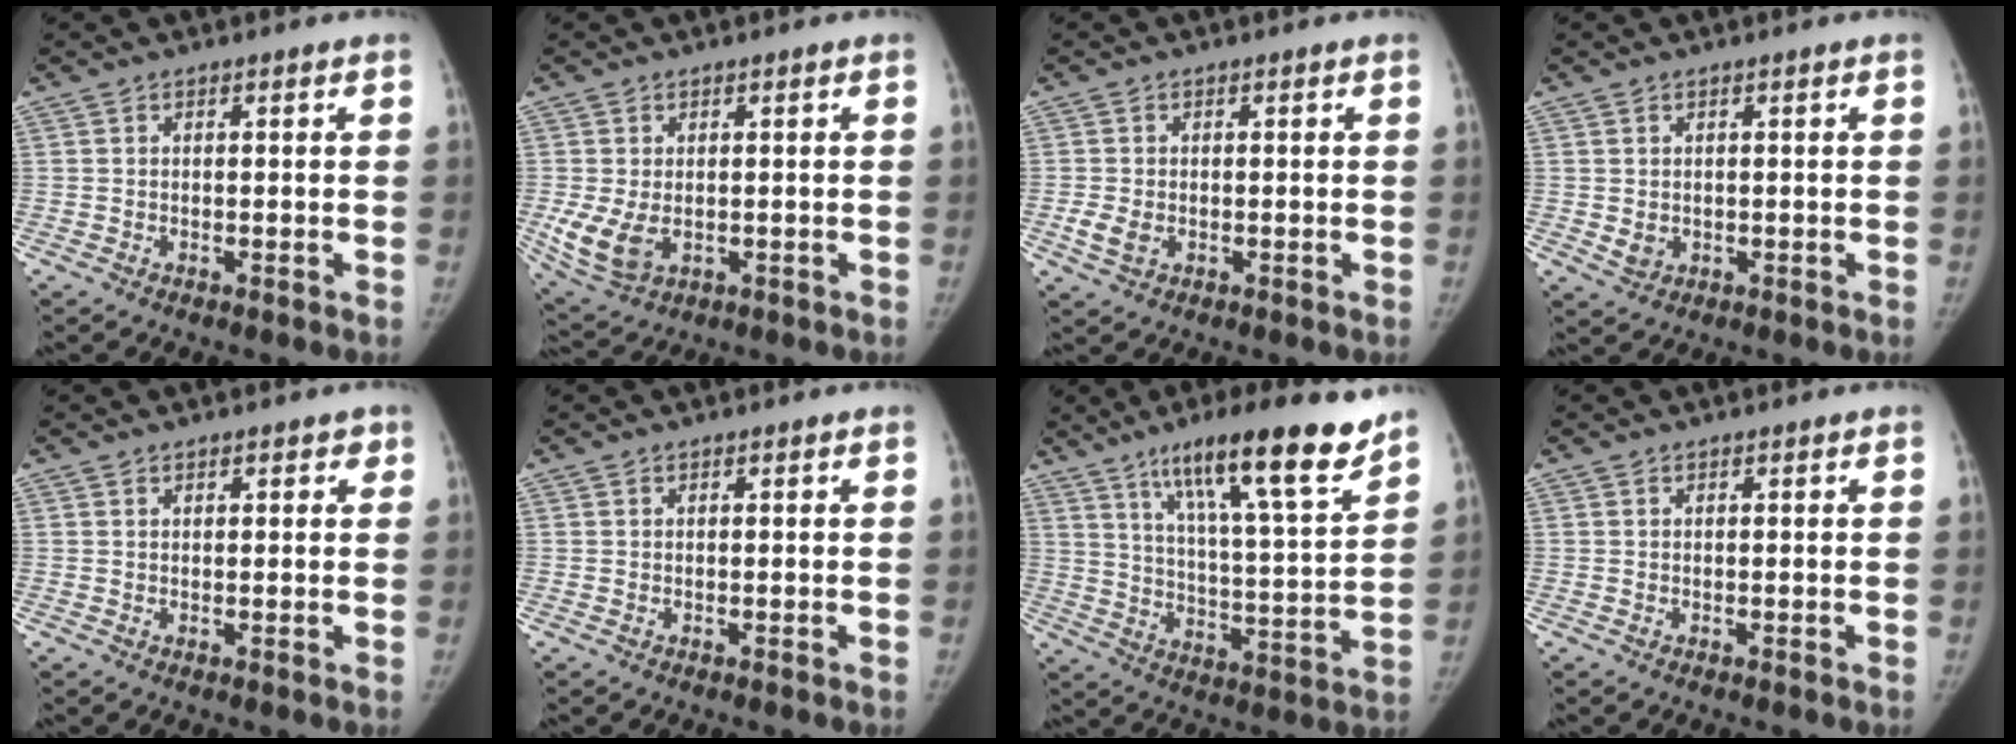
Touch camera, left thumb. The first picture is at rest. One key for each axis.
{"total": 7.2, "fx": -0.9, "fy": 4.8, "fz": 5.3, "tx": -0.113, "ty": -0.015, "tz": -0.002}
{"total": 3.1, "fx": -0.6, "fy": 2.2, "fz": 2.1, "tx": -0.046, "ty": -0.003, "tz": -0.009}
{"total": 2.2, "fx": 0.1, "fy": 1.8, "fz": 1.2, "tx": -0.018, "ty": -0.003, "tz": 0.010}
{"total": 1.8, "fx": 1.1, "fy": 1.0, "fz": 0.9, "tx": 0.006, "ty": -0.003, "tz": 0.011}
{"total": 0.0}
{"total": 19.9, "fx": 13.3, "fy": 2.7, "fz": 14.6, "tx": -0.208, "ty": -0.063, "tz": 0.214}
{"total": 0.0}